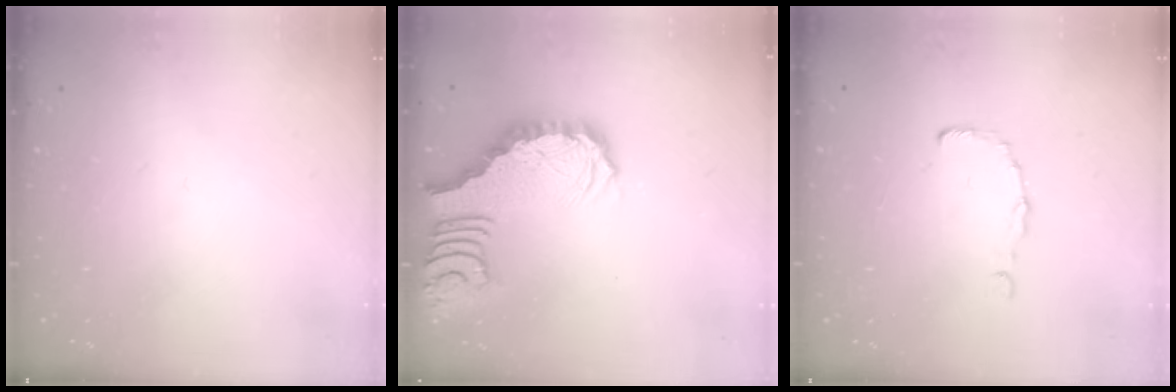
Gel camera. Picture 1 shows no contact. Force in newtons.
{"total": 3.3, "press": 3.2, "slide": 0.7}
{"total": 0.0}